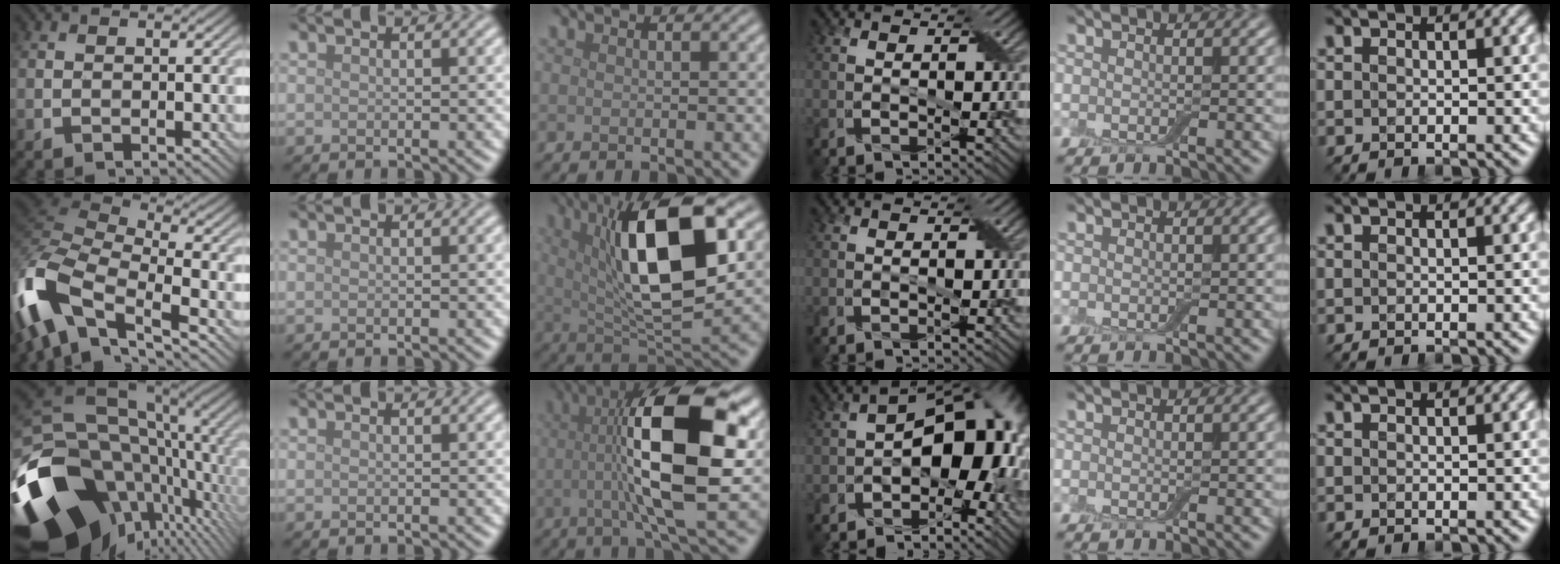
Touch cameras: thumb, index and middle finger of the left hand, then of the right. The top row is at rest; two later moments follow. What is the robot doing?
{"motion": "open", "object": "airpods case & airpods"}